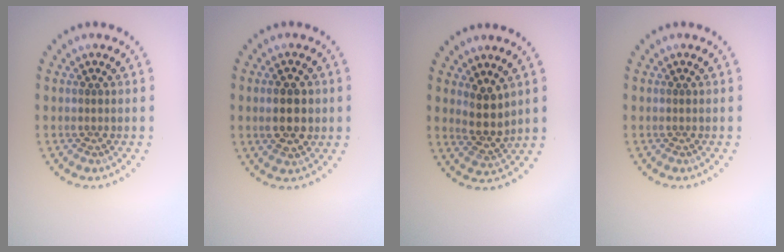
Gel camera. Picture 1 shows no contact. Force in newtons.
{"total": 4.2, "press": 4.2, "slide": 0.2}
{"total": 2.8, "press": 2.4, "slide": 1.5}
{"total": 0.0}